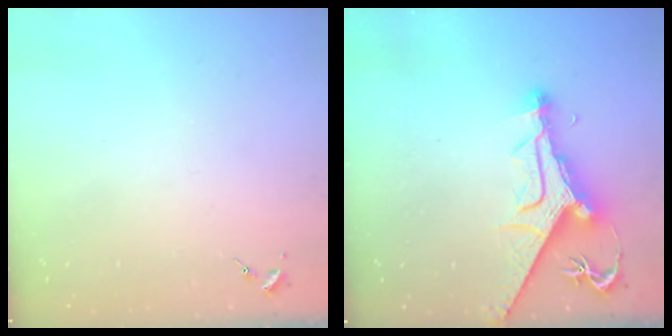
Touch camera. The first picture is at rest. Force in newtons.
{"total": 13.6, "press": 13.5, "slide": 1.7}